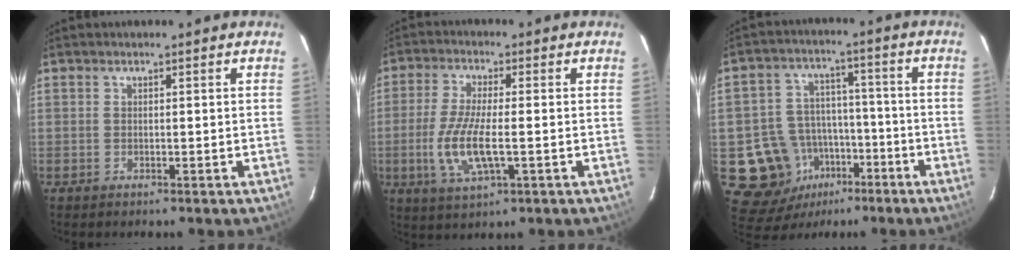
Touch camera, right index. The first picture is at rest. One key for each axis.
{"total": 9.8, "fx": -2.2, "fy": 2.7, "fz": 9.2, "tx": -0.194, "ty": -0.012, "tz": -0.041}
{"total": 12.7, "fx": -5.4, "fy": 10.9, "fz": 3.5, "tx": -0.093, "ty": 0.034, "tz": -0.065}